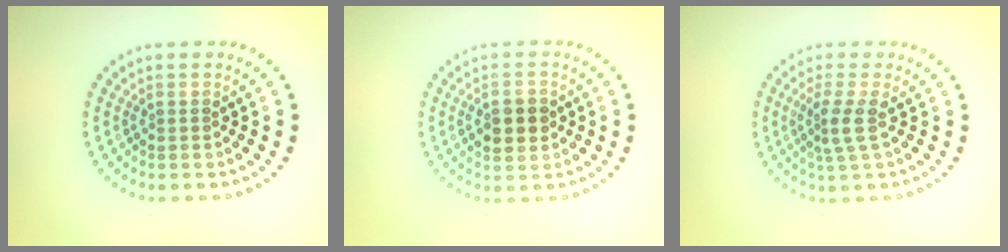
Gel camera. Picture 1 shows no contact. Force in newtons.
{"total": 3.4, "press": 3.4, "slide": 0.1}
{"total": 2.3, "press": 1.6, "slide": 1.6}